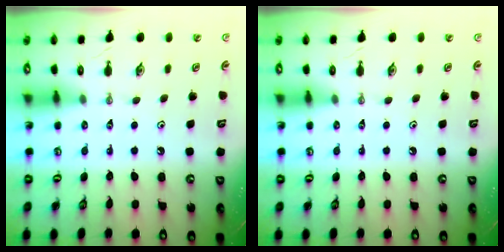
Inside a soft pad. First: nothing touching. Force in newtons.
{"total": 0.0}